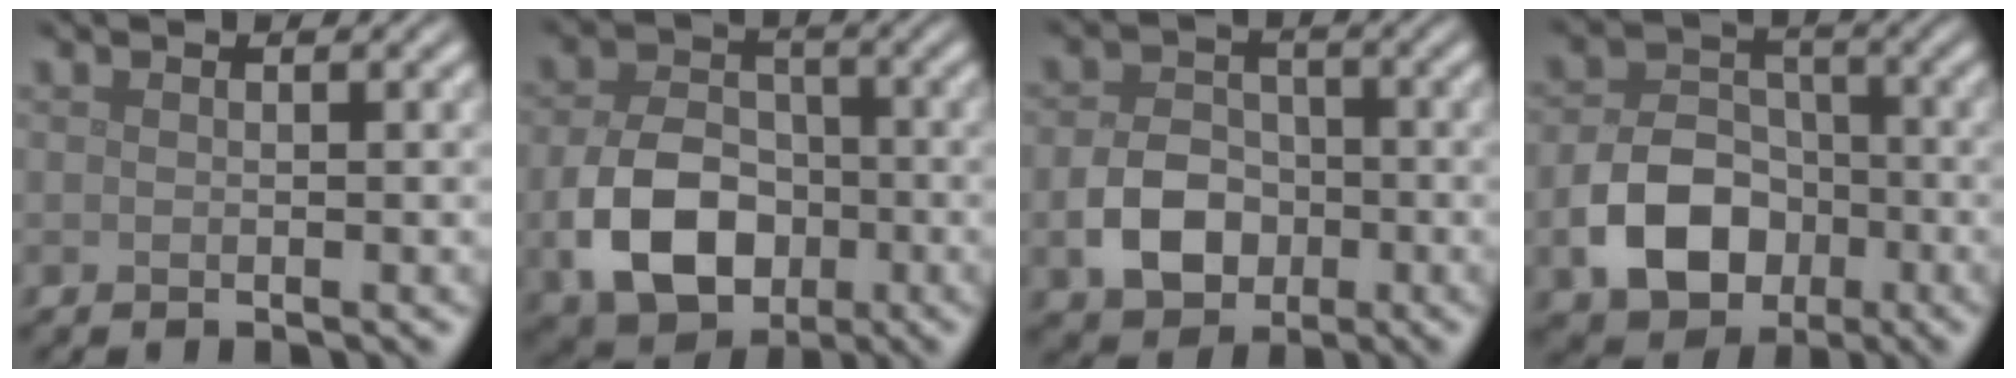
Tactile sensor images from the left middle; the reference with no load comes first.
{"total": 7.9, "force": [-2.4, 5.7, 4.9], "torque": [-0.100, -0.009, -0.043]}
{"total": 5.0, "force": [-1.6, 3.8, 2.8], "torque": [-0.050, 0.000, -0.032]}
{"total": 7.1, "force": [-2.5, 5.2, 4.0], "torque": [-0.075, -0.006, -0.045]}